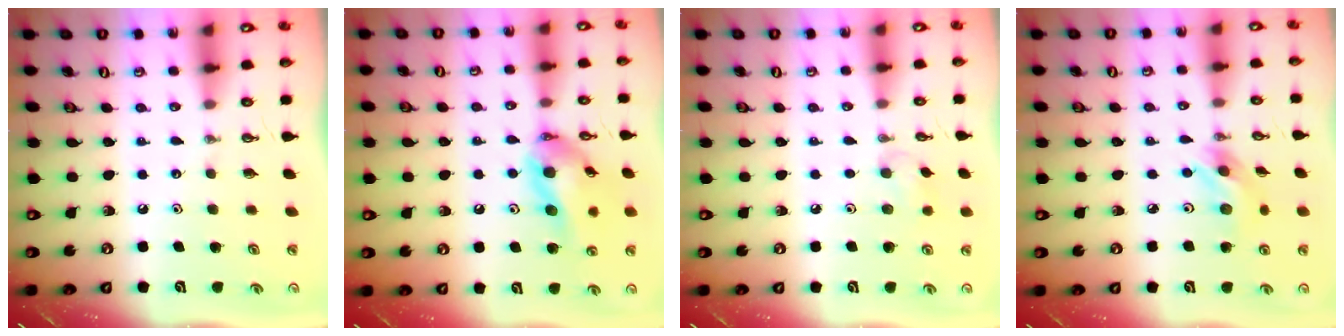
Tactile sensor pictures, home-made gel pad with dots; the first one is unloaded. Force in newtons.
{"total": 14.9, "press": 14.4, "slide": 3.8}
{"total": 6.2, "press": 6.1, "slide": 0.9}
{"total": 8.5, "press": 8.5, "slide": 0.7}